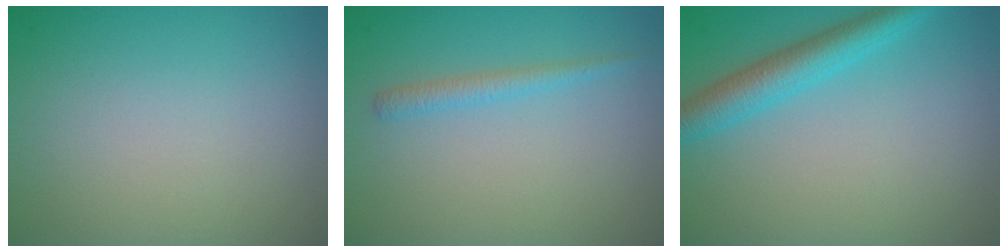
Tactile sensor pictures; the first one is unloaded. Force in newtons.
{"total": 1.5, "press": 1.5, "slide": 0.0}
{"total": 3.9, "press": 3.9, "slide": 0.1}